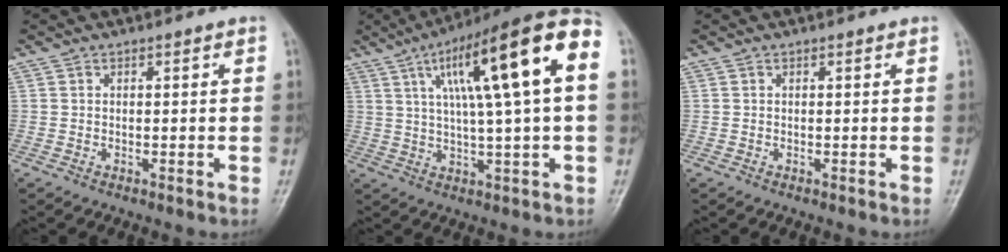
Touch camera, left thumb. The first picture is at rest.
{"total": 19.7, "force": [4.9, 3.3, 18.8], "torque": [-0.298, 0.023, 0.070]}
{"total": 0.0}